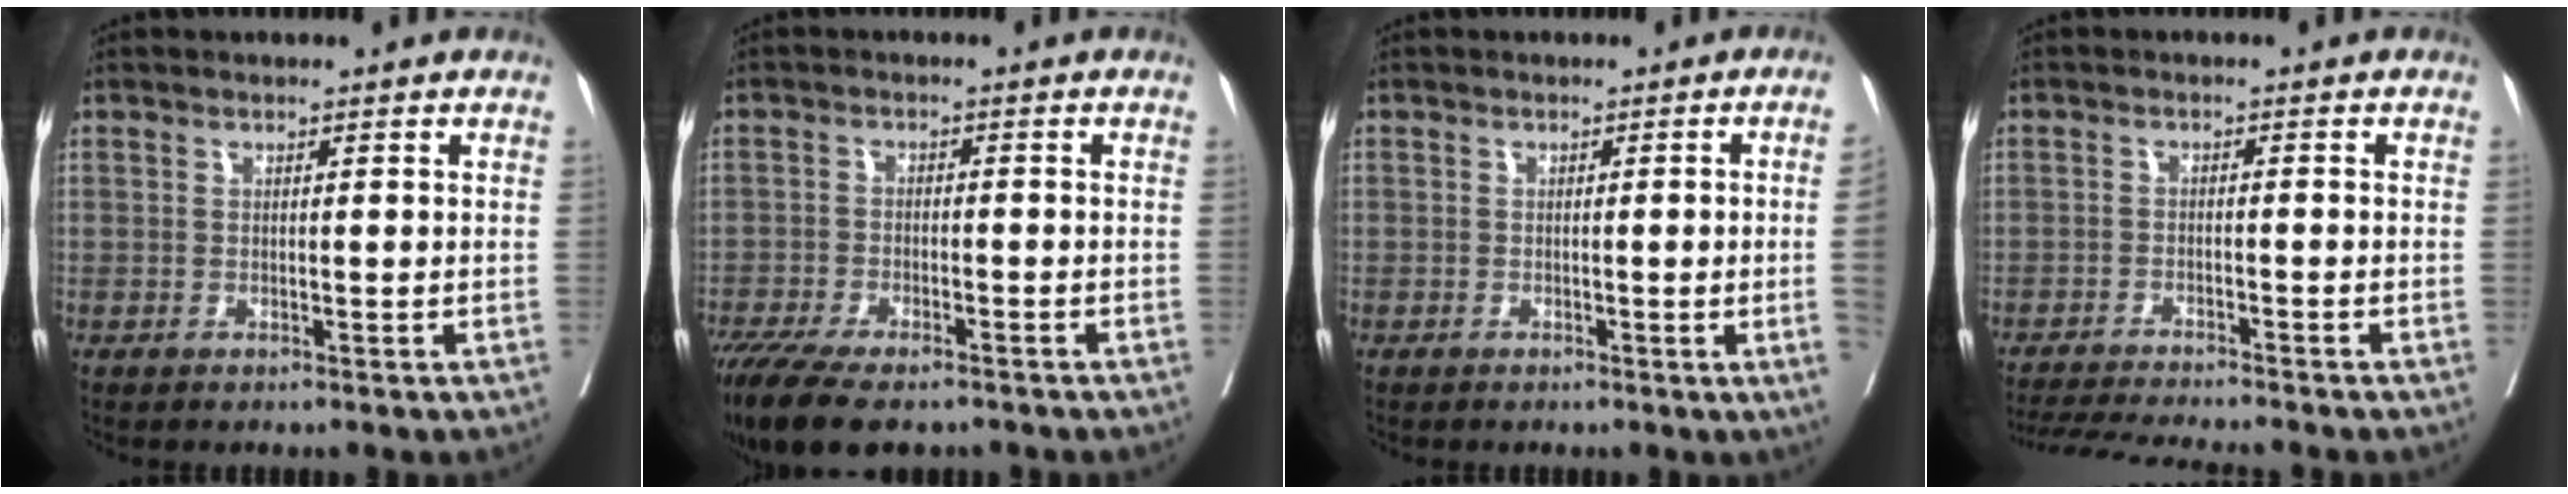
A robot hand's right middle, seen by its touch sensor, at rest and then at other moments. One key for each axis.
{"total": 13.2, "fx": -10.3, "fy": 4.1, "fz": 7.1, "tx": -0.147, "ty": -0.019, "tz": -0.163}
{"total": 3.5, "fx": -0.5, "fy": -1.2, "fz": 3.2, "tx": -0.035, "ty": -0.006, "tz": -0.006}
{"total": 10.3, "fx": -9.6, "fy": -0.3, "fz": 3.8, "tx": -0.056, "ty": -0.015, "tz": -0.149}